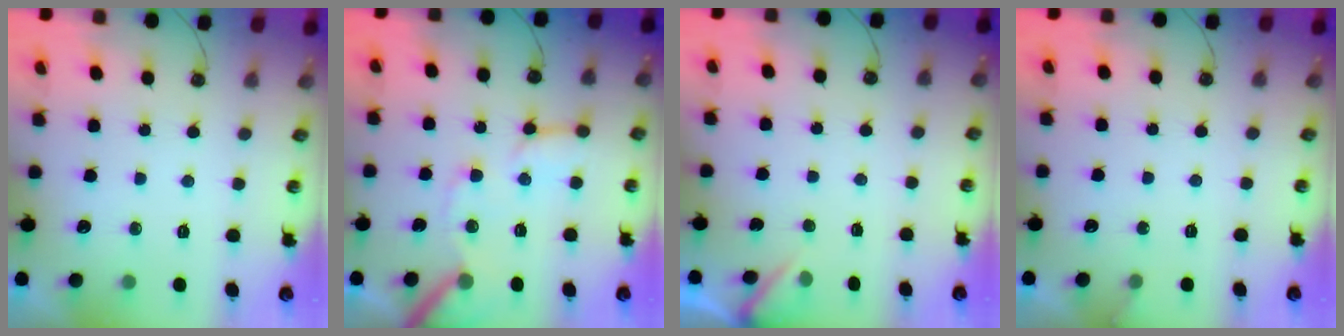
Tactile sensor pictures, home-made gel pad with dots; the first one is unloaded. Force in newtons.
{"total": 11.1, "press": 11.0, "slide": 1.7}
{"total": 2.9, "press": 2.9, "slide": 0.3}
{"total": 2.8, "press": 2.8, "slide": 0.2}